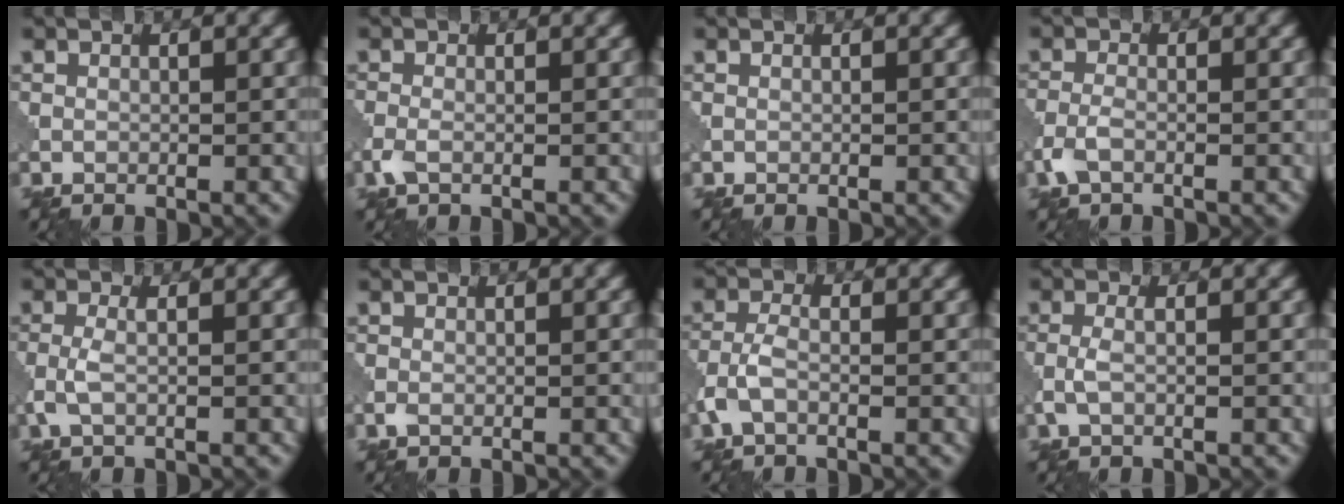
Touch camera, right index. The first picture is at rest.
{"total": 1.7, "force": [-0.8, 0.7, 1.4], "torque": [-0.039, -0.004, -0.023]}
{"total": 0.0}
{"total": 2.3, "force": [-1.1, 1.0, 1.7], "torque": [-0.045, 0.000, -0.032]}
{"total": 2.1, "force": [-0.5, 0.5, 1.9], "torque": [-0.046, 0.004, -0.015]}
{"total": 0.7, "force": [-0.3, 0.3, 0.6], "torque": [-0.017, -0.003, -0.009]}
{"total": 3.0, "force": [-1.2, 1.4, 2.4], "torque": [-0.059, 0.005, -0.034]}
{"total": 1.7, "force": [-0.4, 0.5, 1.6], "torque": [-0.039, 0.004, -0.013]}